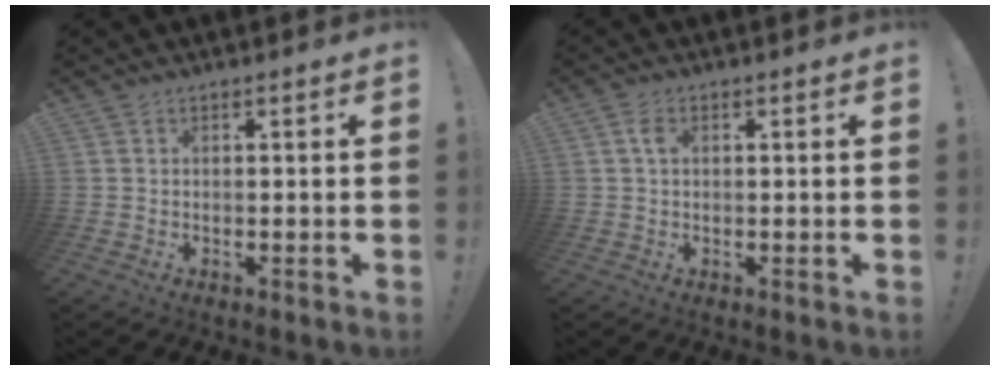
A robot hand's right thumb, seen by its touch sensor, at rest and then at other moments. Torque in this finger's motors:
{"motor_torque": [0.49, 0.59, 0.28, -0.26, 0.11]}